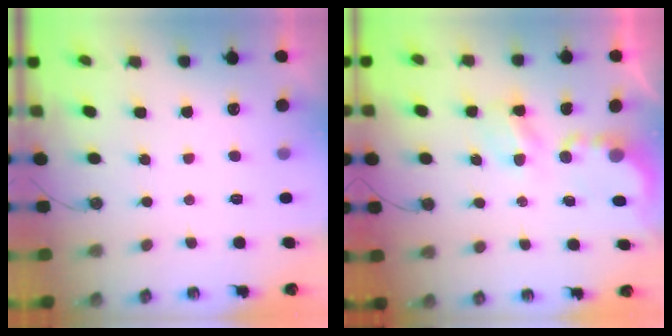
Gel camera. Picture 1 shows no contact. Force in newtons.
{"total": 4.4, "press": 4.3, "slide": 0.2}